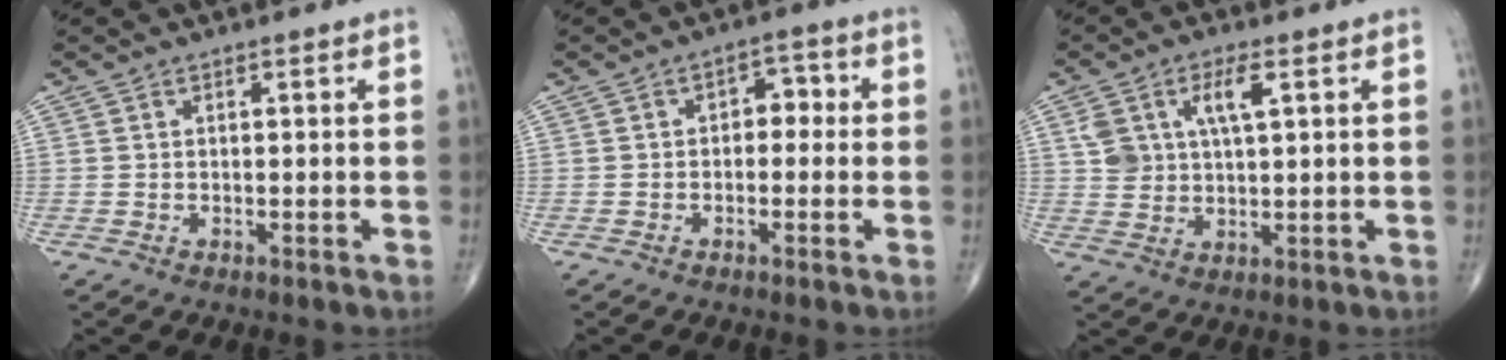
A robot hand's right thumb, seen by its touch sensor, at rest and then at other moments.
{"total": 3.7, "force": [-0.2, 2.5, 2.7], "torque": [-0.013, 0.017, -0.013]}
{"total": 7.3, "force": [2.8, 3.5, 5.8], "torque": [-0.104, -0.003, 0.057]}